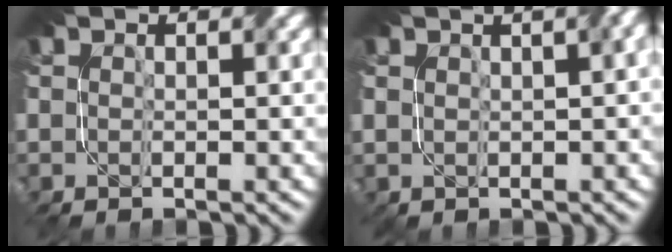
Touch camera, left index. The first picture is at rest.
{"total": 6.3, "force": [2.4, 3.2, 4.9], "torque": [-0.043, 0.022, 0.023]}